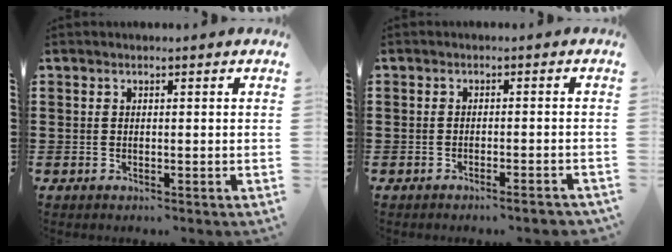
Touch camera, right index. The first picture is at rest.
{"total": 1.9, "force": [-1.6, 0.1, 1.0], "torque": [-0.016, 0.001, -0.029]}